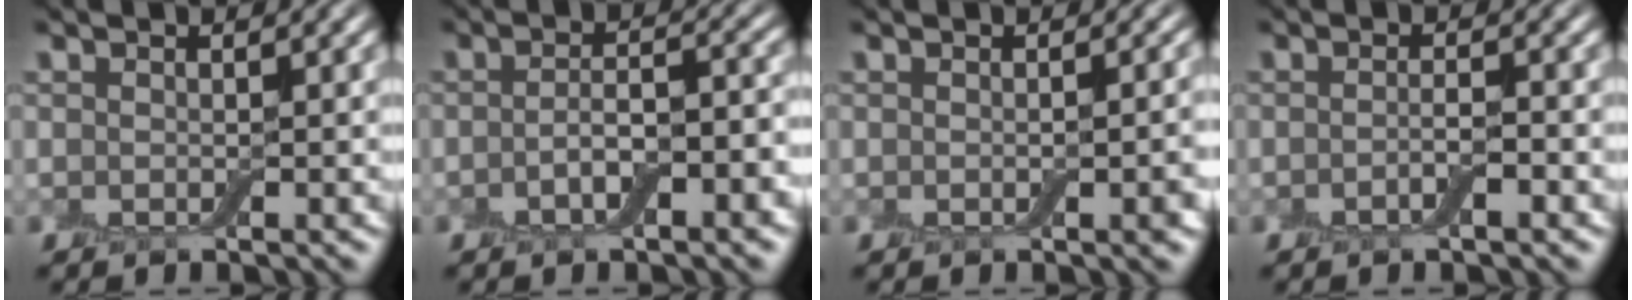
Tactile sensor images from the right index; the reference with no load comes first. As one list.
[{"total": 3.7, "force": [-1.3, 1.2, 3.2], "torque": [-0.059, 0.004, -0.023]}, {"total": 2.2, "force": [-0.4, 0.5, 2.2], "torque": [-0.025, 0.000, -0.002]}, {"total": 1.5, "force": [-0.7, 0.3, 1.3], "torque": [-0.023, 0.000, -0.014]}]